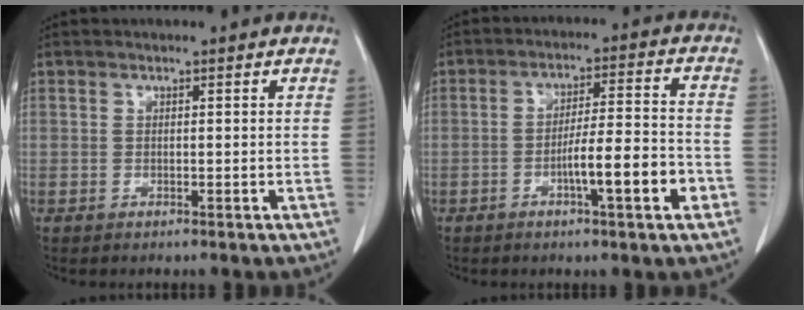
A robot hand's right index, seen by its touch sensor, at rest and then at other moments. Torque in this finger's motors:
{"motor_torque": [1.28, -0.61, 0.61, 0.09]}